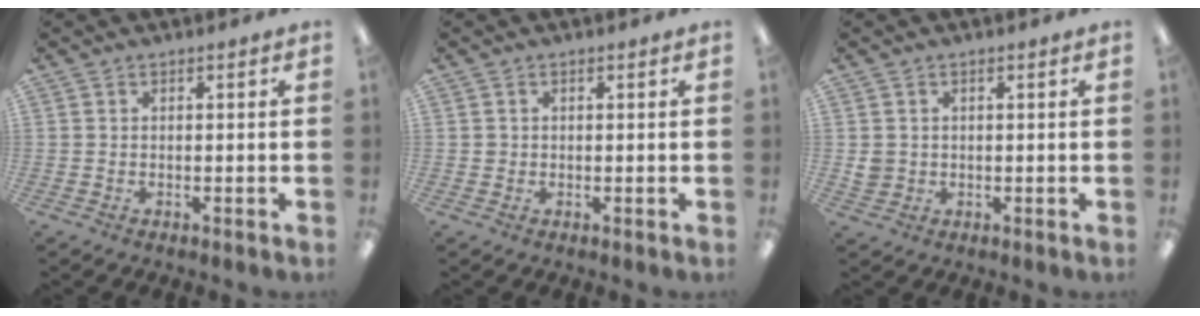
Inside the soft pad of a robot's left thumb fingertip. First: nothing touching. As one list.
[{"total": 0.8, "force": [0.2, 0.8, 0.0], "torque": [0.000, 0.006, 0.002]}, {"total": 2.5, "force": [0.5, 2.4, 0.6], "torque": [-0.006, 0.000, 0.008]}]